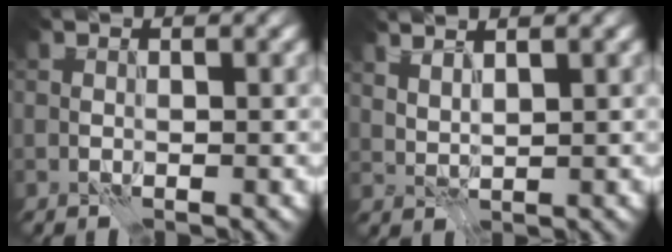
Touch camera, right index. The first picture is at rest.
{"total": 2.1, "force": [1.8, 0.3, 1.0], "torque": [-0.014, -0.004, 0.032]}